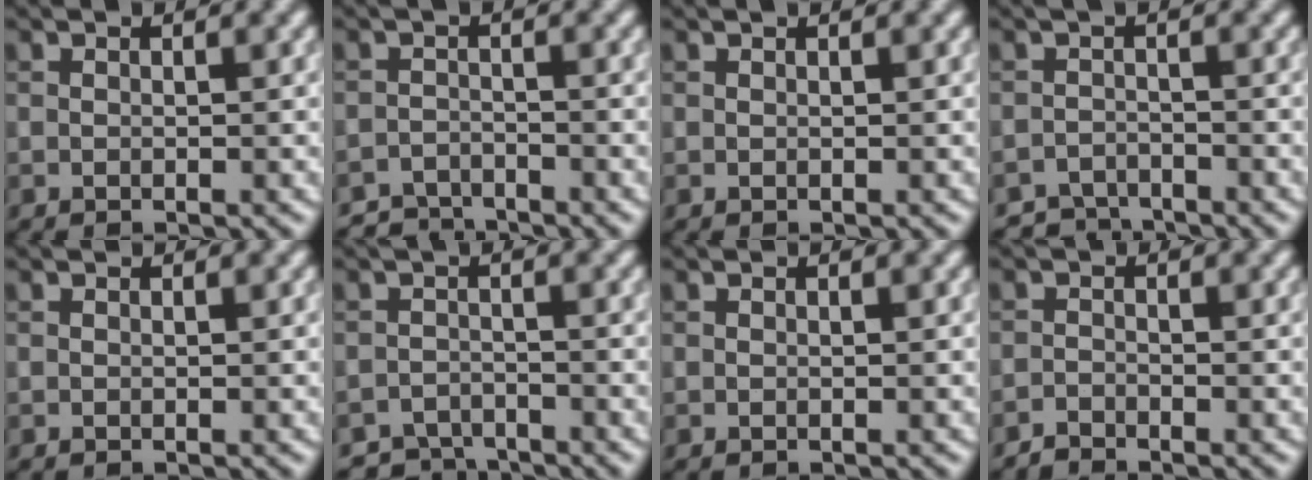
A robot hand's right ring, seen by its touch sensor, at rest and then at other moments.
{"total": 2.9, "force": [-2.8, 0.5, -0.1], "torque": [0.007, 0.000, -0.057]}
{"total": 0.0}
{"total": 2.8, "force": [-2.8, 0.6, -0.1], "torque": [0.008, -0.002, -0.054]}
{"total": 0.0}
{"total": 3.0, "force": [-2.9, 0.8, 0.0], "torque": [0.007, -0.004, -0.055]}
{"total": 0.0}
{"total": 1.3, "force": [-1.2, 0.2, 0.0], "torque": [0.002, 0.000, -0.029]}